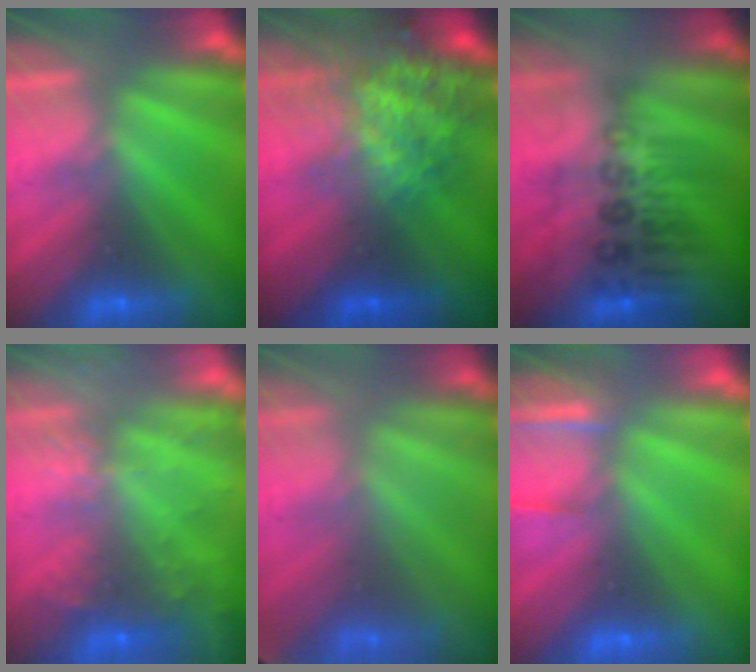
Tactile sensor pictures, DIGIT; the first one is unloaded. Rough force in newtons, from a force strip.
{"total": 7.3}
{"total": 2.9}
{"total": 9.2}
{"total": 1.4}
{"total": 4.4}